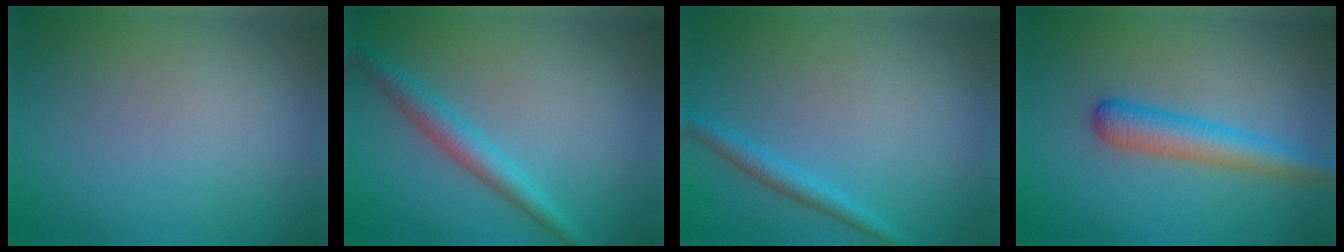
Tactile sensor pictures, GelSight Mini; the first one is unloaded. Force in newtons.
{"total": 3.1, "press": 3.1, "slide": 0.1}
{"total": 1.9, "press": 1.9, "slide": 0.2}
{"total": 3.8, "press": 3.8, "slide": 0.2}